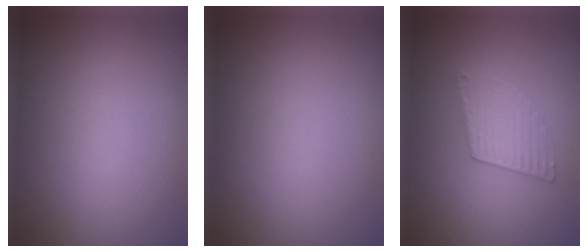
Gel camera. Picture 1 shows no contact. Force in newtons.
{"total": 0.0}
{"total": 2.8, "press": 2.8, "slide": 0.3}